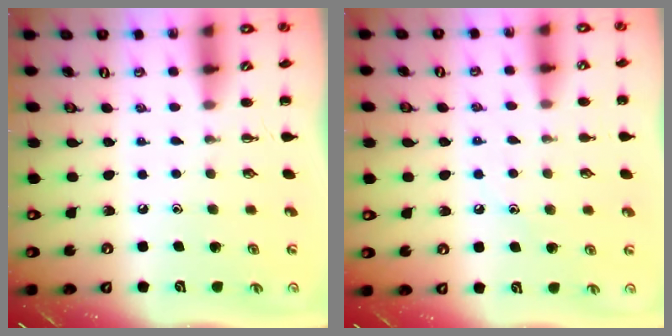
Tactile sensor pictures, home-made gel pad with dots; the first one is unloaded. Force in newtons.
{"total": 7.8, "press": 7.6, "slide": 1.9}